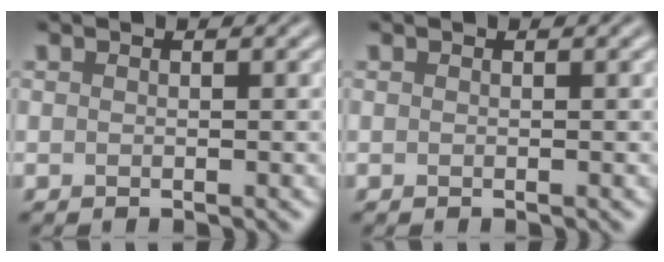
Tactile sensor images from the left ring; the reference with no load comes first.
{"total": 0.0}